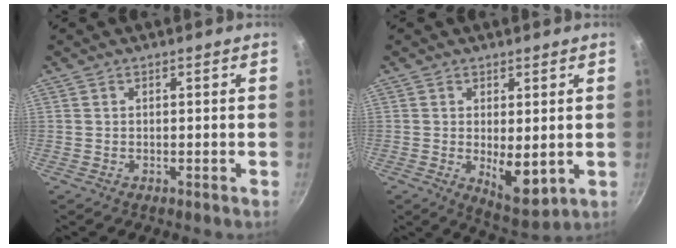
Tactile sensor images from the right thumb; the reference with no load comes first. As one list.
[{"total": 7.7, "force": [-0.2, 3.4, 6.9], "torque": [-0.087, -0.022, 0.011]}]